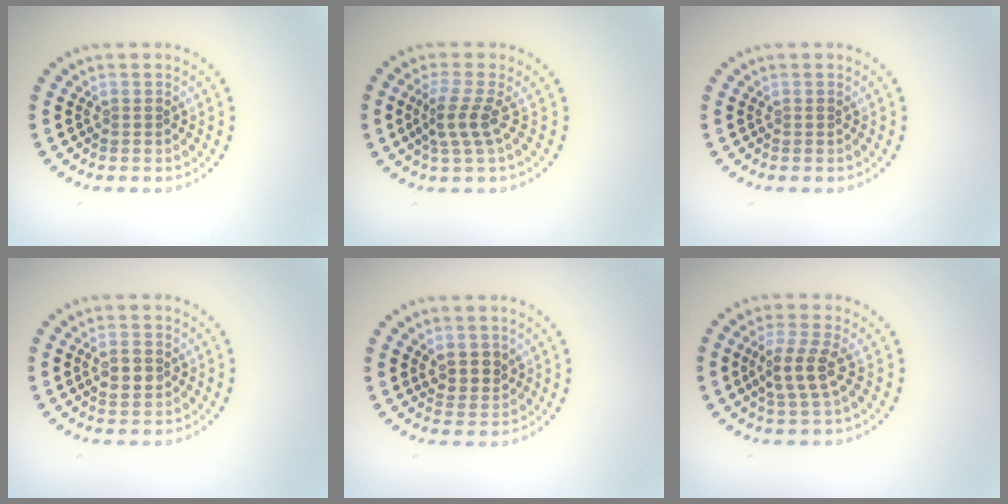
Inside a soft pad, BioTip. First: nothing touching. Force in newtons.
{"total": 2.6, "press": 2.0, "slide": 1.6}
{"total": 0.0}
{"total": 2.1, "press": 2.1, "slide": 0.2}
{"total": 2.1, "press": 1.9, "slide": 0.8}
{"total": 2.9, "press": 2.5, "slide": 1.4}